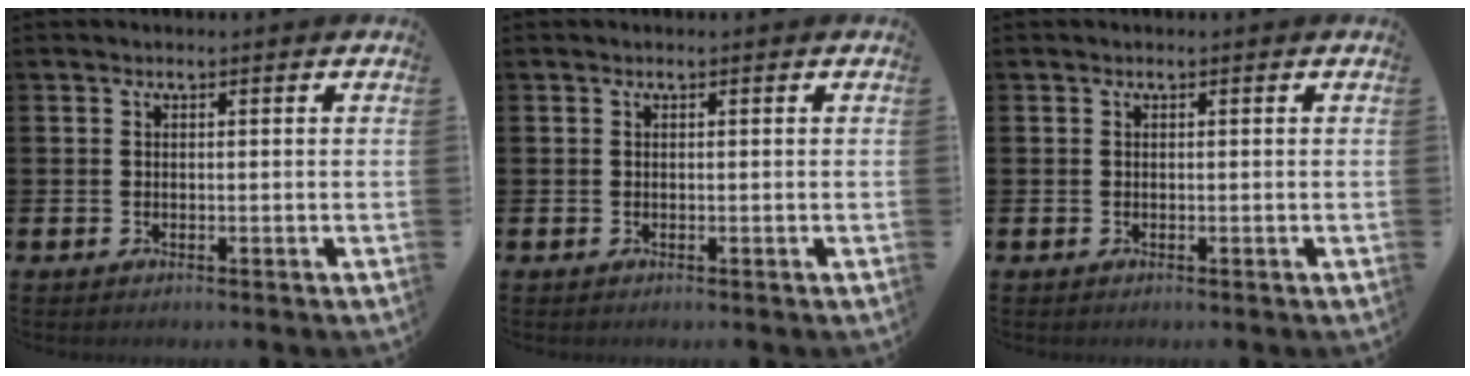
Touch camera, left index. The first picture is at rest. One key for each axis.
{"total": 0.0}
{"total": 0.0}